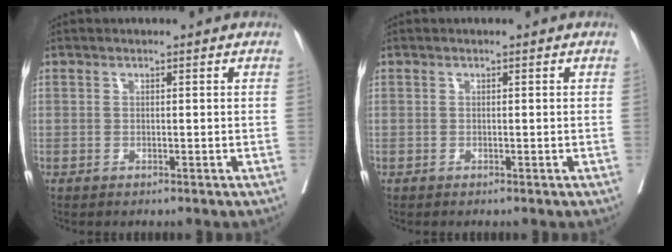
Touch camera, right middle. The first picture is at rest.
{"total": 0.0}